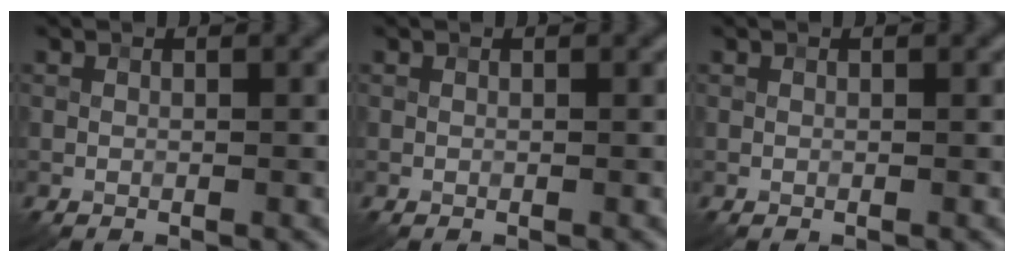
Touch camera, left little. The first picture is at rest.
{"total": 0.0}
{"total": 0.0}